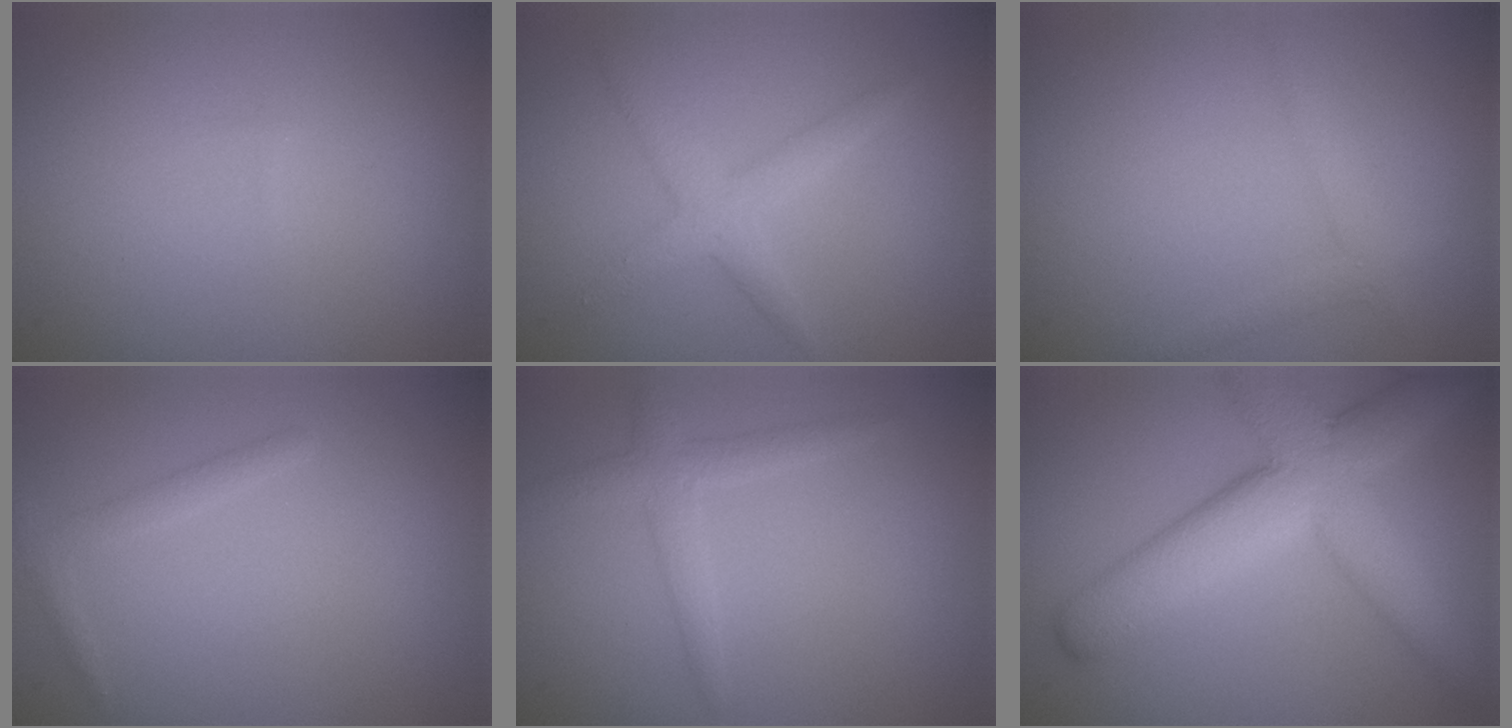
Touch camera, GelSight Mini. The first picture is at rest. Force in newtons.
{"total": 2.5, "press": 2.5, "slide": 0.1}
{"total": 1.5, "press": 1.5, "slide": 0.1}
{"total": 1.3, "press": 1.3, "slide": 0.0}
{"total": 2.1, "press": 2.0, "slide": 0.1}
{"total": 8.6, "press": 8.6, "slide": 0.6}